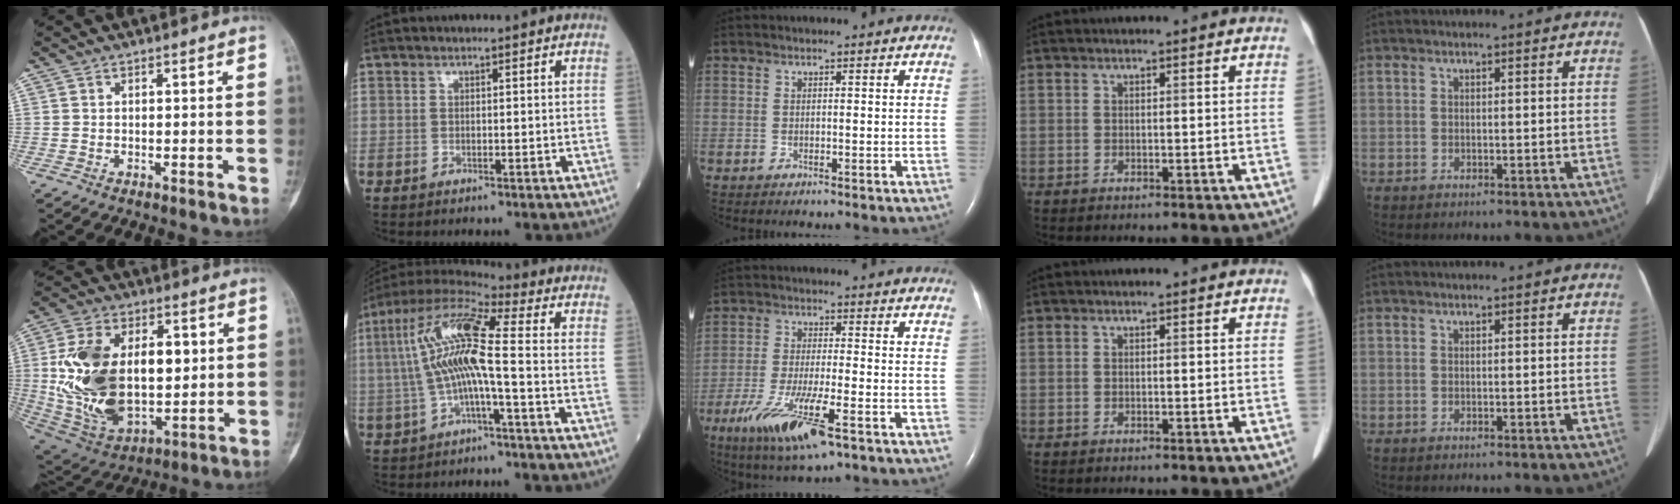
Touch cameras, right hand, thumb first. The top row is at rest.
{"thumb": {"total": 25.0, "force": [2.1, 15.0, 19.9], "torque": [-0.348, -0.008, 0.055]}, "index": {"total": 11.9, "force": [-0.6, 1.2, 11.8], "torque": [-0.244, 0.031, -0.019]}, "middle": {"total": 11.4, "force": [-6.0, 1.6, 9.6], "torque": [-0.191, -0.029, -0.100]}}